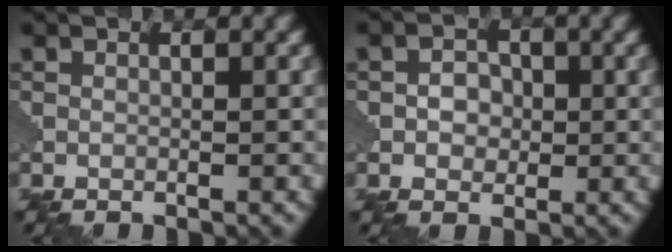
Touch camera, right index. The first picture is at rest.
{"total": 2.2, "force": [-0.1, 1.8, 1.2], "torque": [-0.011, 0.002, -0.009]}